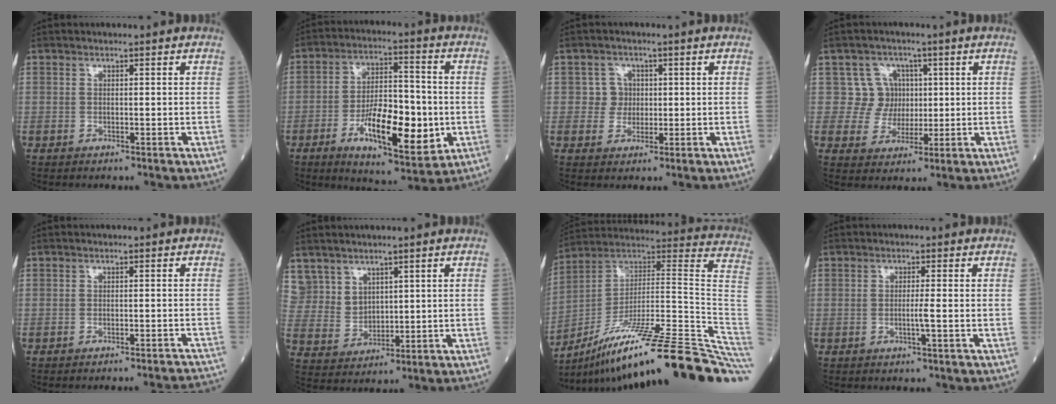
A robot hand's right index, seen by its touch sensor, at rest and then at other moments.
{"total": 14.5, "force": [-3.8, 4.7, 13.2], "torque": [-0.225, -0.006, -0.061]}
{"total": 2.9, "force": [0.3, 2.9, 0.1], "torque": [0.010, 0.006, 0.001]}
{"total": 5.4, "force": [1.2, 5.3, 0.0], "torque": [0.013, 0.011, 0.019]}
{"total": 11.6, "force": [-11.3, -0.8, 2.3], "torque": [-0.006, -0.008, -0.124]}
{"total": 6.9, "force": [4.5, 5.1, 0.8], "torque": [-0.022, 0.013, 0.107]}
{"total": 33.5, "force": [-22.7, 1.8, 24.6], "torque": [-0.249, 0.010, -0.346]}
{"total": 1.7, "force": [-0.5, -0.4, 1.5], "torque": [-0.029, -0.002, -0.011]}